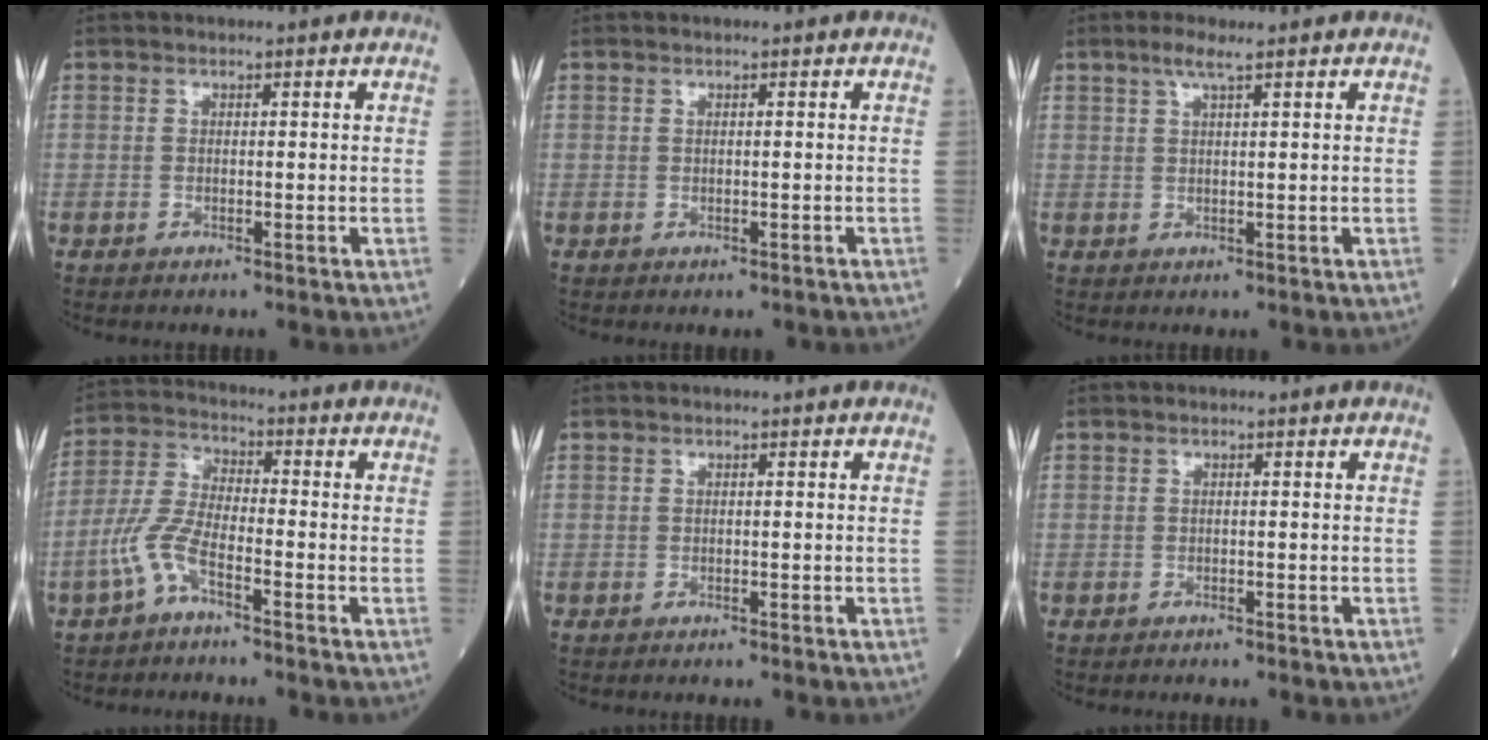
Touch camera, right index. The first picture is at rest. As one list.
[{"total": 0.0}, {"total": 2.5, "force": [1.7, -0.1, 1.9], "torque": [-0.045, 0.003, 0.035]}, {"total": 6.4, "force": [-3.5, 1.8, 5.0], "torque": [-0.121, 0.005, -0.077]}, {"total": 0.0}, {"total": 0.8, "force": [-0.7, 0.1, 0.3], "torque": [-0.008, -0.001, -0.008]}]